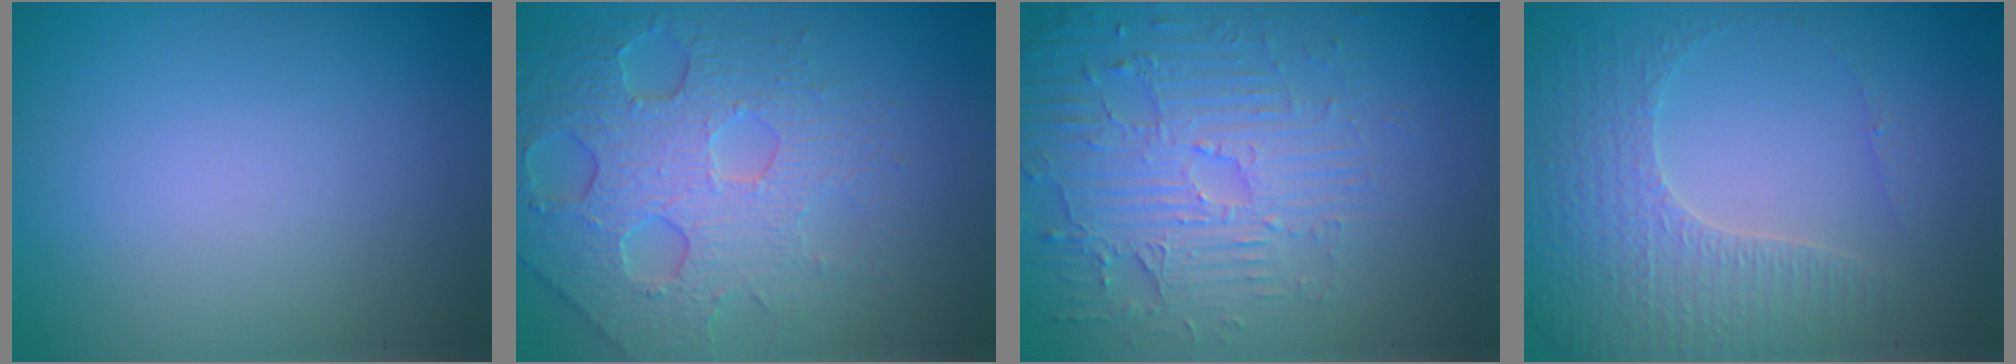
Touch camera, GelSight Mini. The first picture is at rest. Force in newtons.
{"total": 6.9, "press": 4.9, "slide": 4.9}
{"total": 4.1, "press": 3.7, "slide": 1.9}
{"total": 3.2, "press": 3.1, "slide": 0.8}